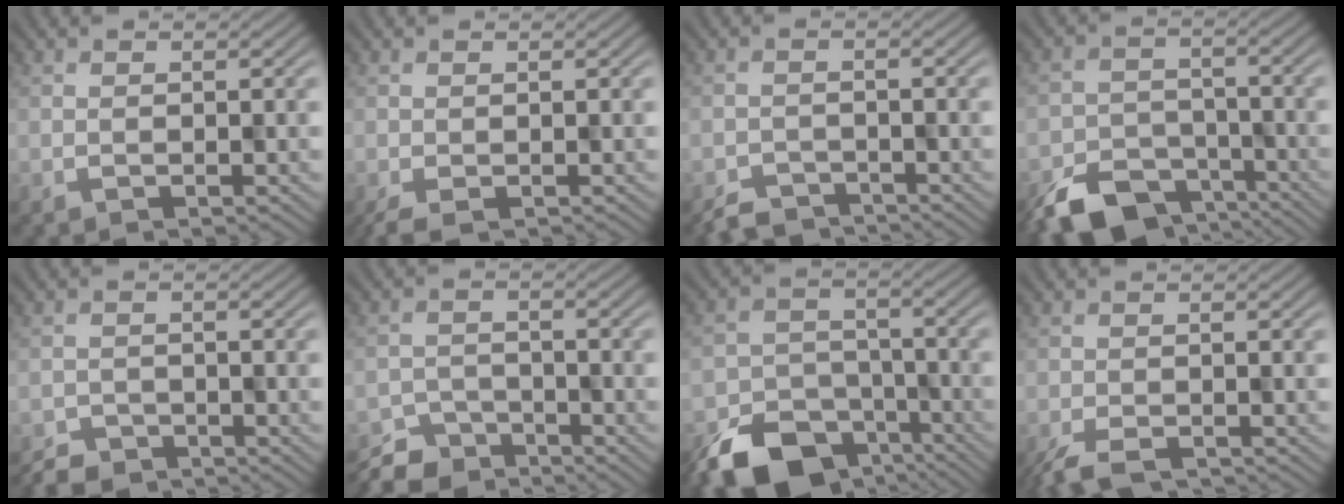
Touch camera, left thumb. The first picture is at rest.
{"total": 2.8, "force": [-1.8, 0.8, 2.0], "torque": [-0.040, -0.007, -0.023]}
{"total": 3.0, "force": [-2.9, 0.9, 0.0], "torque": [0.000, -0.009, -0.047]}
{"total": 9.1, "force": [-6.9, 4.6, 3.7], "torque": [-0.060, -0.022, -0.107]}
{"total": 3.2, "force": [-3.0, 1.1, 0.0], "torque": [0.003, -0.011, -0.048]}
{"total": 5.9, "force": [-5.5, 2.0, 0.5], "torque": [-0.005, -0.015, -0.088]}
{"total": 12.0, "force": [-8.6, 6.6, 5.1], "torque": [-0.095, -0.029, -0.130]}
{"total": 4.4, "force": [-3.6, 1.2, 2.2], "torque": [-0.043, -0.017, -0.061]}